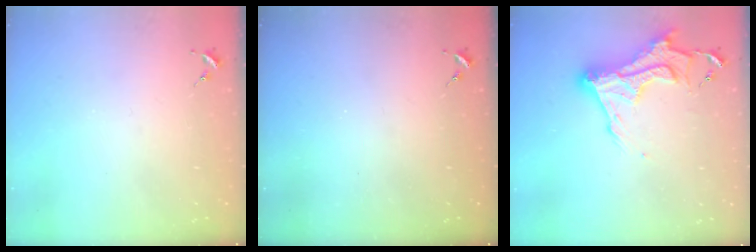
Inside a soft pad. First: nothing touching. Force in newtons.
{"total": 0.0}
{"total": 15.9, "press": 15.8, "slide": 1.3}